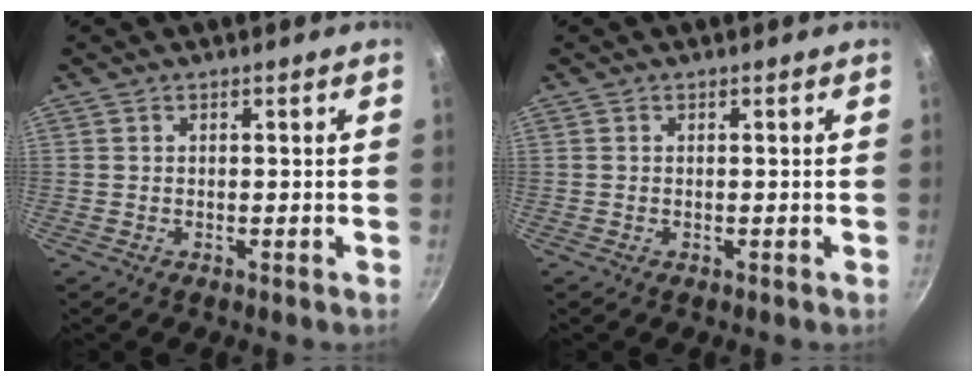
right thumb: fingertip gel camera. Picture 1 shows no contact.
{"total": 0.0}